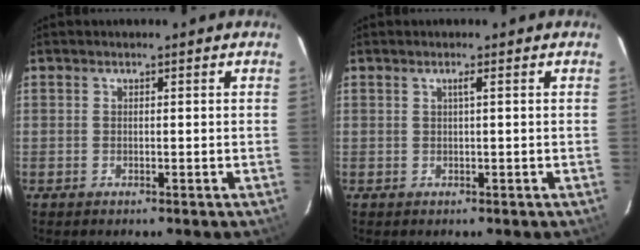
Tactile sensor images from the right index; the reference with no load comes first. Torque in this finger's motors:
{"motor_torque": [0.13, -0.02, 0.06, 0.02]}